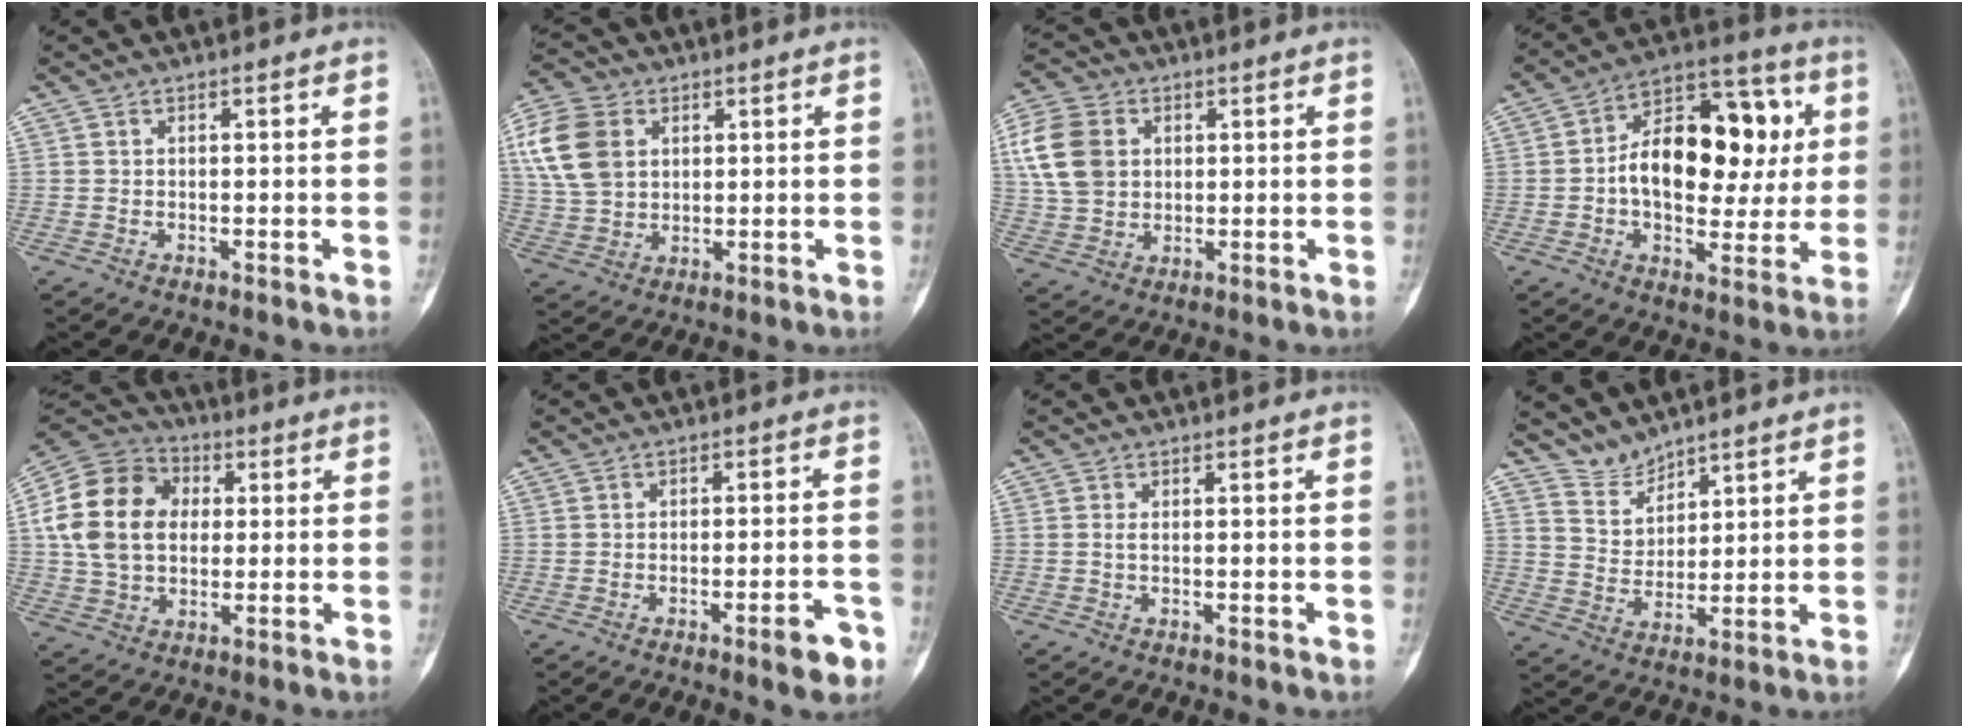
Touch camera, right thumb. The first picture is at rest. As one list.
[{"total": 12.3, "force": [3.6, 9.0, 7.5], "torque": [-0.149, 0.003, 0.068]}, {"total": 11.7, "force": [2.6, 9.0, 7.0], "torque": [-0.130, 0.004, 0.048]}, {"total": 20.3, "force": [1.9, 12.2, 16.1], "torque": [-0.204, 0.026, 0.025]}, {"total": 17.5, "force": [2.3, 13.0, 11.6], "torque": [-0.199, 0.023, 0.036]}, {"total": 5.5, "force": [-3.0, 1.2, 4.4], "torque": [-0.052, 0.020, -0.039]}, {"total": 0.6, "force": [0.0, 0.2, 0.6], "torque": [-0.017, -0.001, 0.002]}, {"total": 5.7, "force": [5.4, 2.0, 0.3], "torque": [0.011, -0.040, 0.116]}]